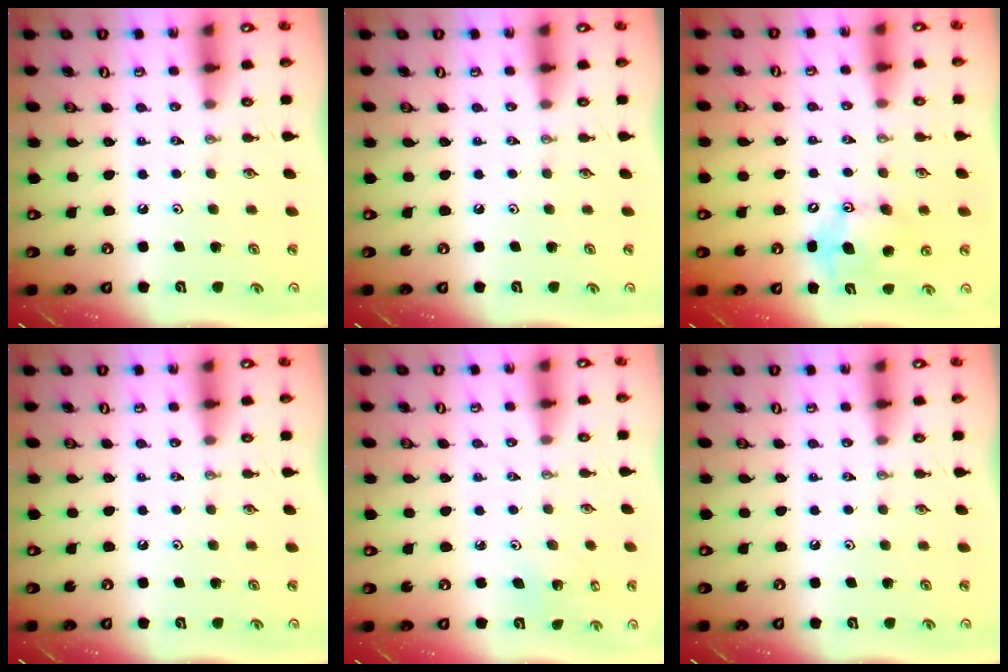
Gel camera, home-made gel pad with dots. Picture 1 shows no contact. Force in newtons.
{"total": 0.0}
{"total": 11.8, "press": 11.5, "slide": 2.6}
{"total": 0.0}
{"total": 1.9, "press": 1.9, "slide": 0.1}
{"total": 0.0}